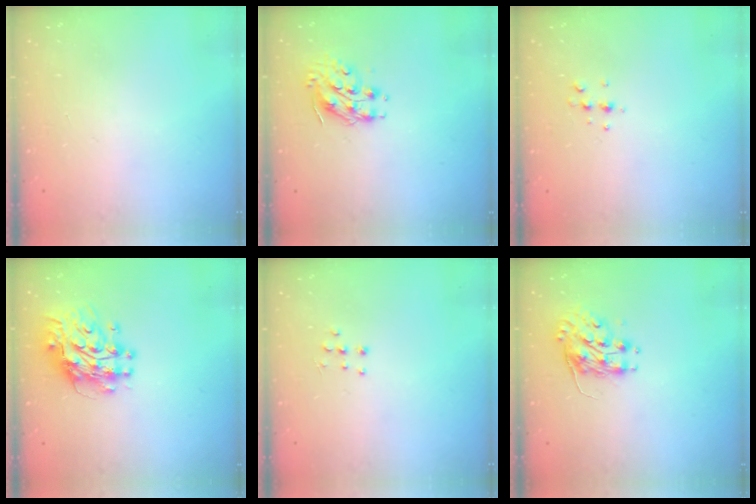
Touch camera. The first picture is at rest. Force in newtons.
{"total": 8.9, "press": 8.9, "slide": 0.7}
{"total": 4.7, "press": 4.6, "slide": 0.6}
{"total": 10.7, "press": 10.7, "slide": 0.9}
{"total": 4.6, "press": 4.5, "slide": 0.7}
{"total": 8.2, "press": 8.2, "slide": 0.3}